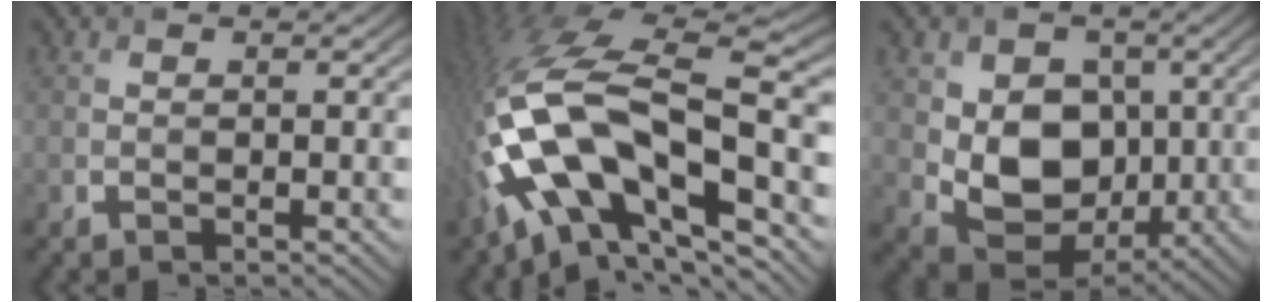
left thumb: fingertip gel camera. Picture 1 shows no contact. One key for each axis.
{"total": 18.5, "fx": -4.8, "fy": 8.2, "fz": 15.9, "tx": -0.337, "ty": -0.012, "tz": -0.077}
{"total": 8.9, "fx": 0.3, "fy": 7.0, "fz": 5.4, "tx": -0.113, "ty": -0.022, "tz": 0.004}